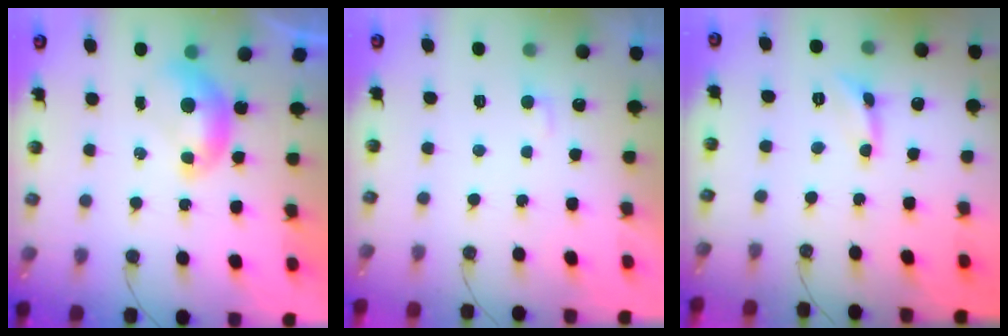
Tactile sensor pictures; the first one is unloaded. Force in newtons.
{"total": 2.8, "press": 2.7, "slide": 0.4}
{"total": 0.9, "press": 0.8, "slide": 0.3}